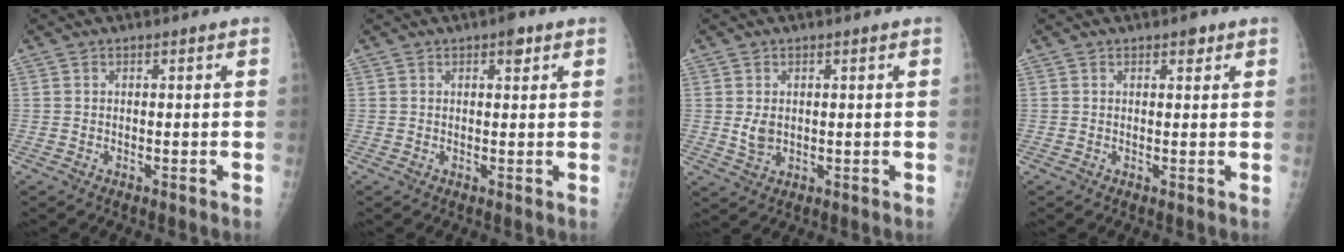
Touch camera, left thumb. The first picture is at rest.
{"total": 2.4, "force": [1.4, 1.0, 1.7], "torque": [-0.016, -0.004, 0.017]}
{"total": 3.0, "force": [0.4, 2.1, 2.0], "torque": [-0.030, -0.008, 0.015]}
{"total": 1.8, "force": [1.2, 0.9, 1.0], "torque": [-0.005, -0.005, 0.014]}